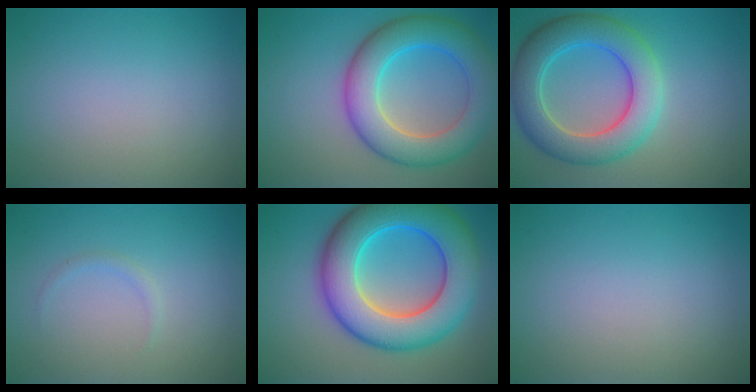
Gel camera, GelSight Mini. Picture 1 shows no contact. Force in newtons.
{"total": 8.2, "press": 8.1, "slide": 0.1}
{"total": 7.7, "press": 7.7, "slide": 0.2}
{"total": 0.7, "press": 0.7, "slide": 0.1}
{"total": 12.0, "press": 12.0, "slide": 0.2}
{"total": 0.0}